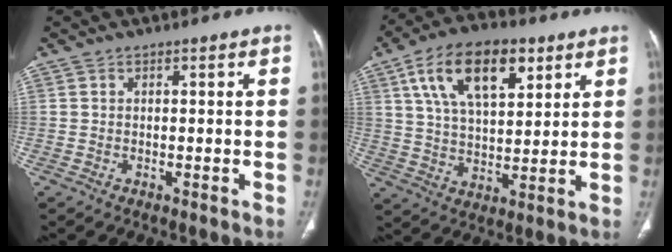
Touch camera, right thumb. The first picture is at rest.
{"total": 16.9, "force": [7.7, 8.6, 12.4], "torque": [-0.186, -0.014, 0.134]}